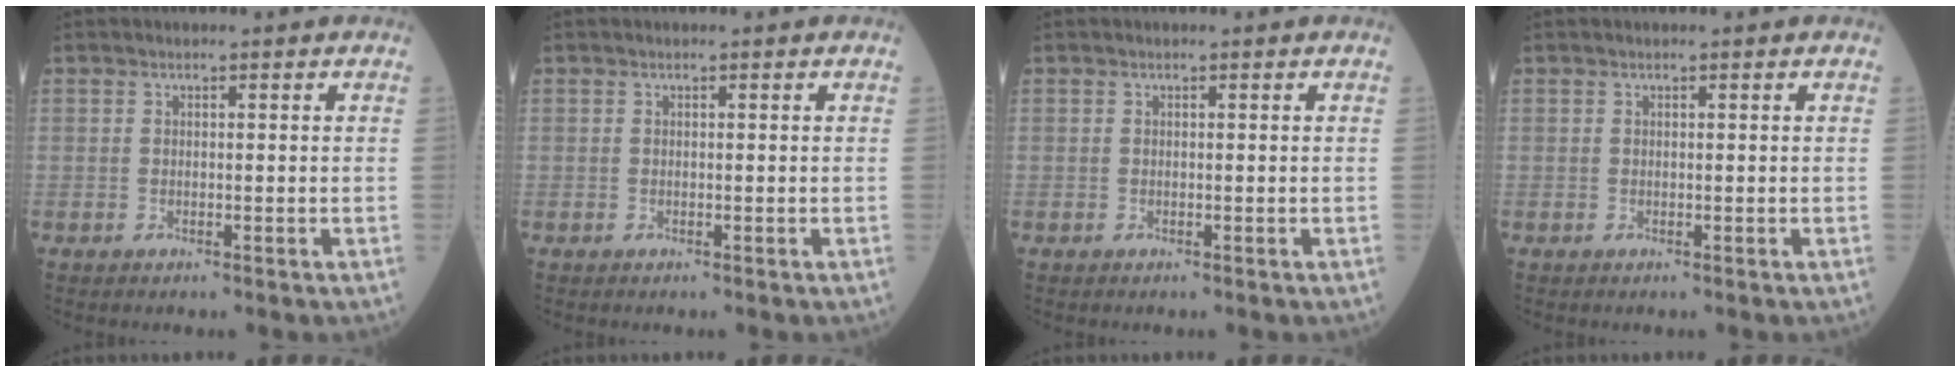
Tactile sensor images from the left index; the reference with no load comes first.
{"total": 0.0}
{"total": 0.0}
{"total": 0.0}